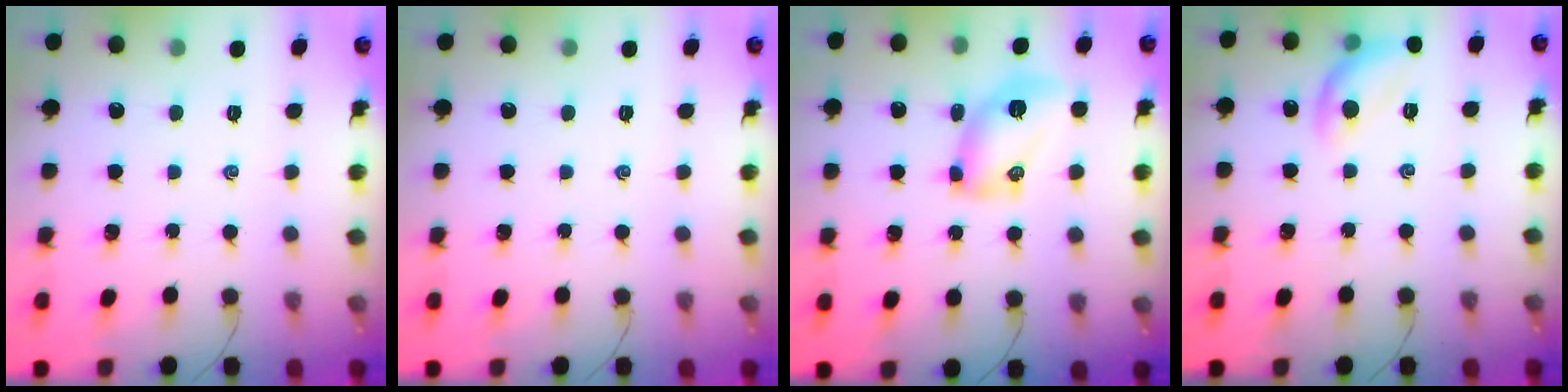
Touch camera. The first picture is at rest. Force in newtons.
{"total": 0.0}
{"total": 9.7, "press": 9.6, "slide": 1.2}
{"total": 10.4, "press": 10.4, "slide": 0.7}